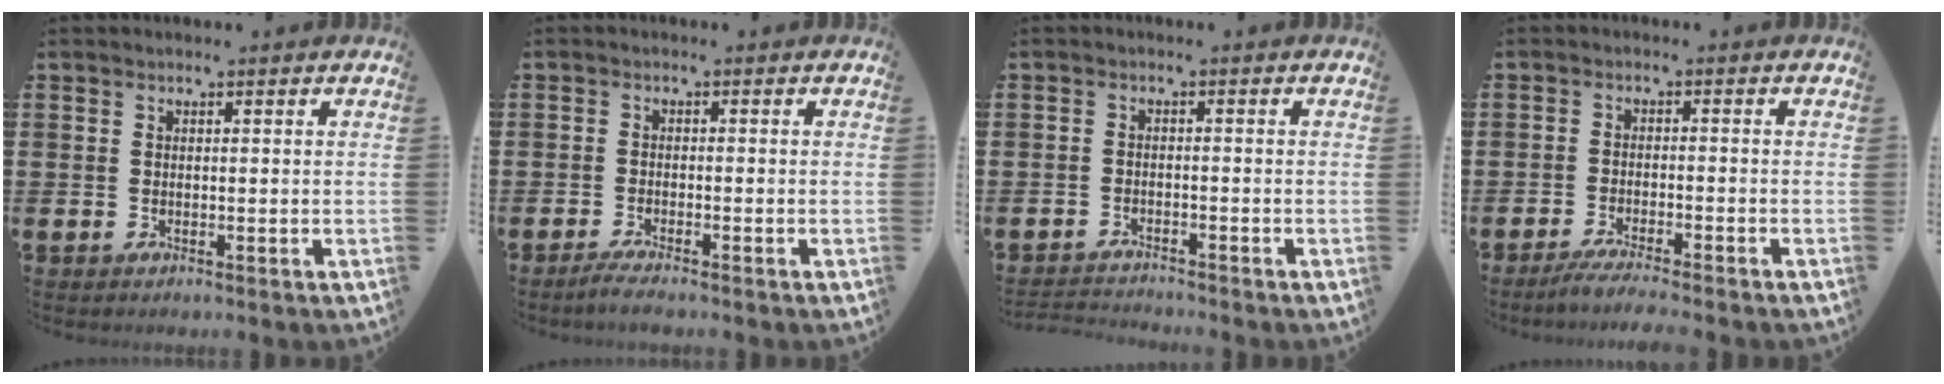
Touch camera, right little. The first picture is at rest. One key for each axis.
{"total": 1.3, "fx": -0.9, "fy": 0.0, "fz": 1.0, "tx": -0.016, "ty": 0.000, "tz": -0.017}
{"total": 1.7, "fx": -1.7, "fy": -0.1, "fz": -0.1, "tx": -0.002, "ty": 0.002, "tz": -0.036}
{"total": 2.9, "fx": -2.5, "fy": -0.2, "fz": 1.5, "tx": -0.021, "ty": 0.000, "tz": -0.046}